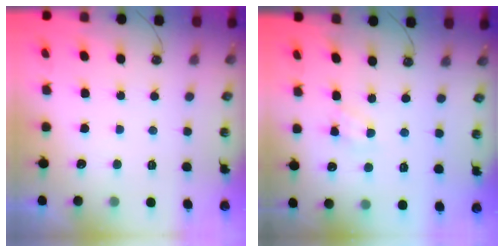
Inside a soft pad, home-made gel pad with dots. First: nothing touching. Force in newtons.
{"total": 3.7, "press": 3.6, "slide": 0.5}